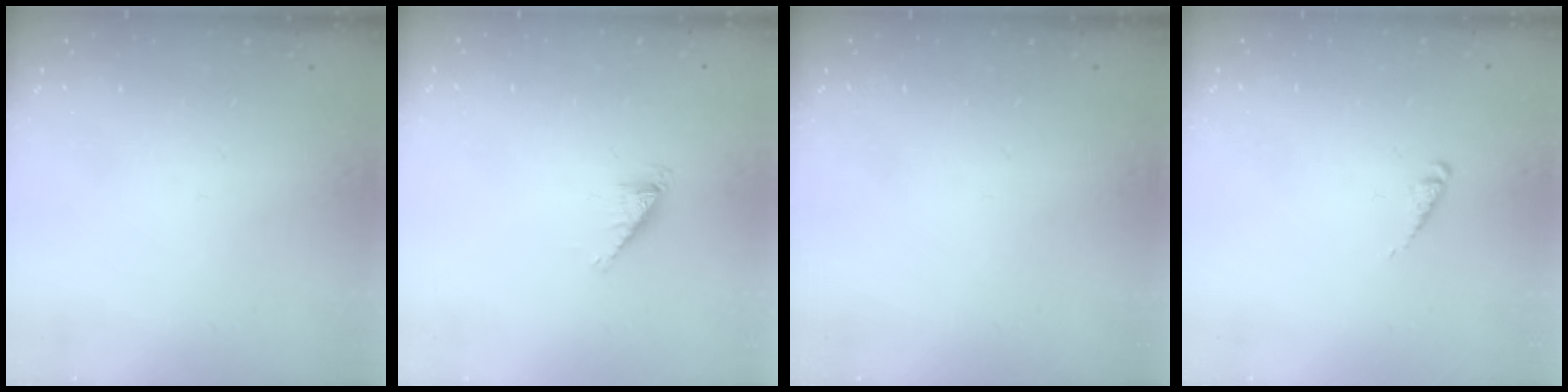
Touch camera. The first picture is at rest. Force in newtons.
{"total": 1.5, "press": 1.4, "slide": 0.1}
{"total": 0.0}
{"total": 2.1, "press": 2.1, "slide": 0.4}